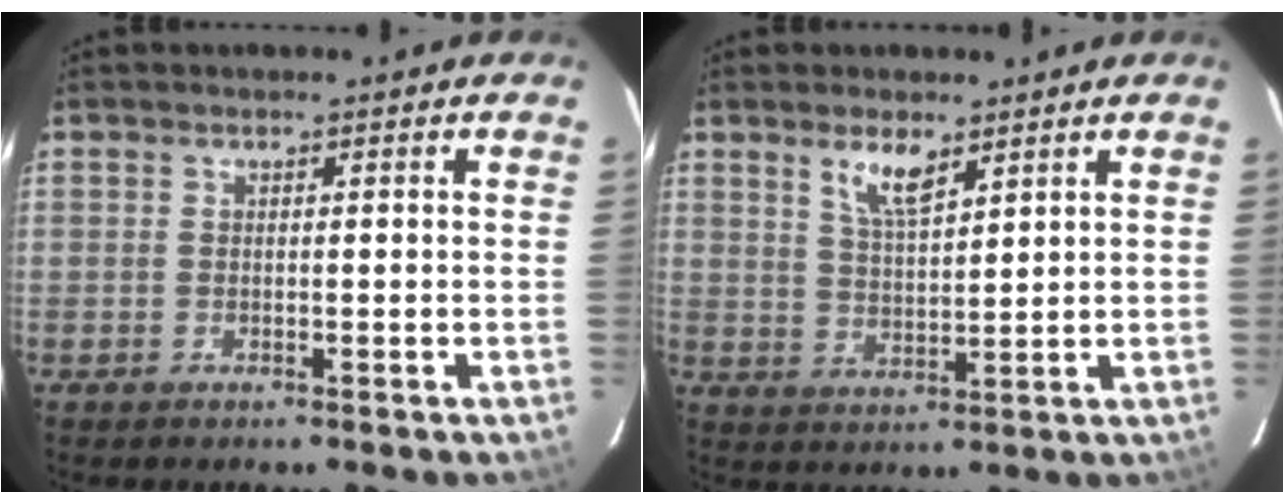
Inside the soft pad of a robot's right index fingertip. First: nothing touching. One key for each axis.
{"total": 5.5, "fx": 3.7, "fy": 1.7, "fz": 3.8, "tx": -0.070, "ty": -0.002, "tz": 0.073}